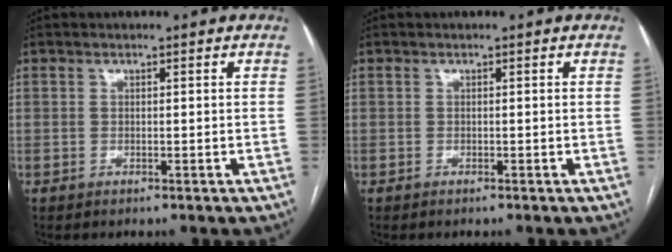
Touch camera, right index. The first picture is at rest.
{"total": 0.0}